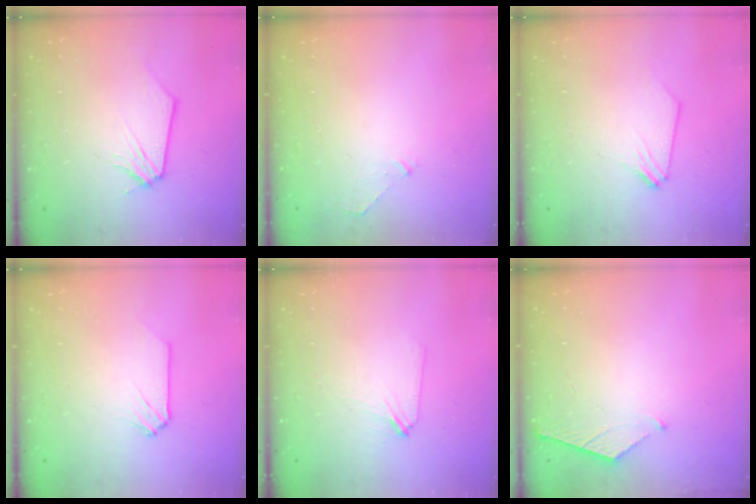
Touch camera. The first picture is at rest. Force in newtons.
{"total": 3.3, "press": 3.3, "slide": 0.6}
{"total": 2.0, "press": 2.0, "slide": 0.2}
{"total": 0.0}
{"total": 1.8, "press": 1.7, "slide": 0.4}
{"total": 4.9, "press": 4.8, "slide": 0.5}